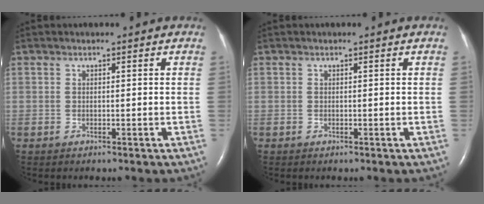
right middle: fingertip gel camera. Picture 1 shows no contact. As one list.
[{"total": 0.0}]